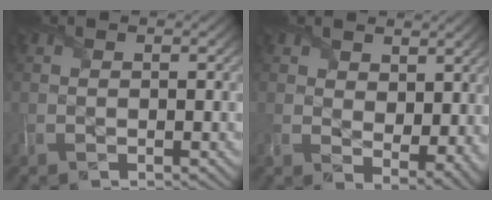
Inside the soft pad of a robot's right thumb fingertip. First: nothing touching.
{"total": 6.2, "force": [2.9, 4.1, 3.7], "torque": [-0.068, -0.019, 0.060]}